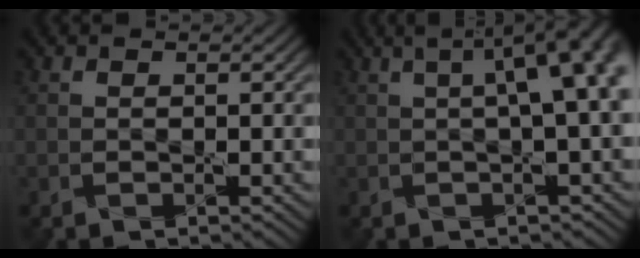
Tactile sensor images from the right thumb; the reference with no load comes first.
{"total": 11.2, "force": [2.1, 3.8, 10.4], "torque": [-0.096, 0.049, 0.013]}